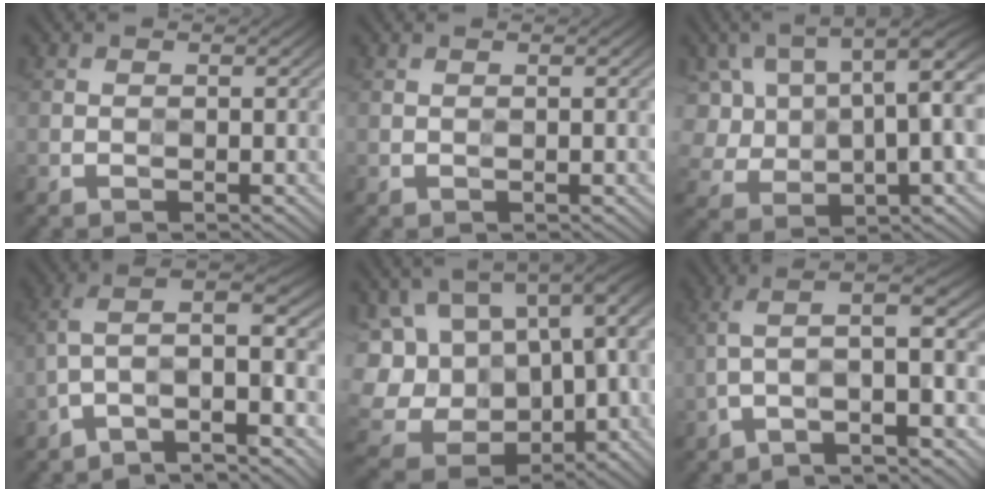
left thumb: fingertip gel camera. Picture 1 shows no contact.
{"total": 0.6, "force": [0.2, 0.0, 0.5], "torque": [-0.010, 0.003, 0.003]}
{"total": 15.3, "force": [3.5, 8.5, 12.3], "torque": [-0.248, 0.004, 0.067]}
{"total": 9.5, "force": [-4.3, 2.8, 8.0], "torque": [-0.136, 0.019, -0.086]}
{"total": 18.3, "force": [0.1, 13.2, 12.8], "torque": [-0.267, -0.016, 0.054]}
{"total": 7.5, "force": [-3.0, 1.7, 6.7], "torque": [-0.110, 0.025, -0.068]}